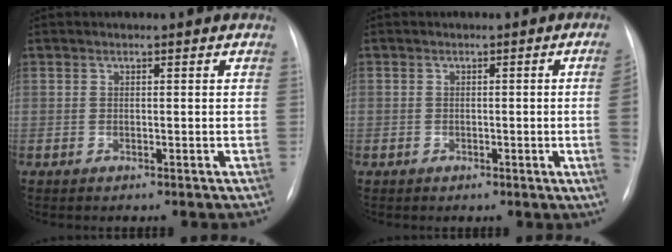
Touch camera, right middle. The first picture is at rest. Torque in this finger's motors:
{"motor_torque": [0.98, -1.16, -0.26, -0.21]}